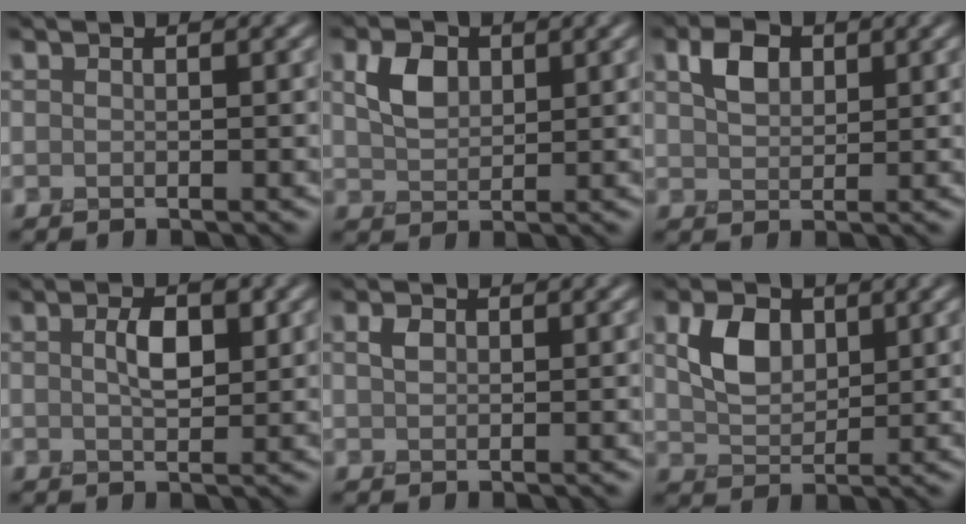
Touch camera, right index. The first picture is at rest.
{"total": 2.9, "force": [1.0, 1.9, 1.9], "torque": [-0.042, 0.002, 0.019]}
{"total": 2.8, "force": [1.2, 1.8, 1.7], "torque": [-0.041, 0.003, 0.020]}
{"total": 2.9, "force": [0.6, 1.4, 2.5], "torque": [-0.052, -0.001, 0.013]}
{"total": 1.0, "force": [0.2, 0.7, 0.6], "torque": [-0.014, 0.003, 0.004]}
{"total": 3.9, "force": [1.2, 2.6, 2.7], "torque": [-0.060, 0.001, 0.022]}